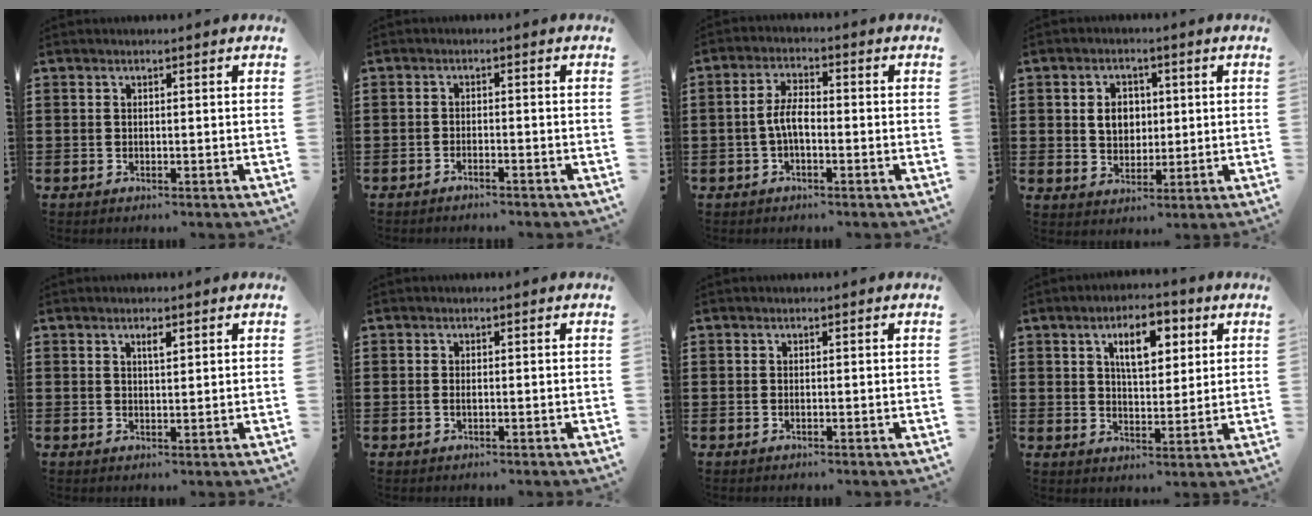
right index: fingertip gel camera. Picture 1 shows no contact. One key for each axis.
{"total": 1.5, "fx": -1.4, "fy": 0.0, "fz": 0.2, "tx": -0.008, "ty": 0.000, "tz": -0.029}
{"total": 4.6, "fx": -1.0, "fy": 1.9, "fz": 4.0, "tx": -0.101, "ty": -0.002, "tz": -0.028}
{"total": 4.6, "fx": 0.6, "fy": 3.7, "fz": 2.7, "tx": -0.057, "ty": 0.011, "tz": 0.005}
{"total": 1.6, "fx": 0.8, "fy": 0.4, "fz": 1.3, "tx": -0.019, "ty": 0.000, "tz": 0.010}
{"total": 0.7, "fx": 0.0, "fy": 0.2, "fz": 0.6, "tx": -0.012, "ty": 0.000, "tz": -0.001}
{"total": 0.0}
{"total": 7.4, "fx": 3.3, "fy": 3.0, "fz": 5.8, "tx": -0.101, "ty": 0.003, "tz": 0.051}